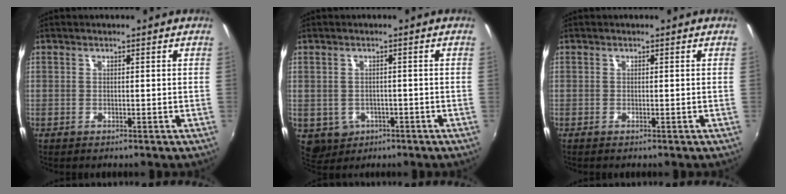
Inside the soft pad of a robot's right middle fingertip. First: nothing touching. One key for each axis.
{"total": 5.4, "fx": -1.6, "fy": 4.8, "fz": 1.8, "tx": -0.050, "ty": -0.006, "tz": -0.010}
{"total": 0.0}